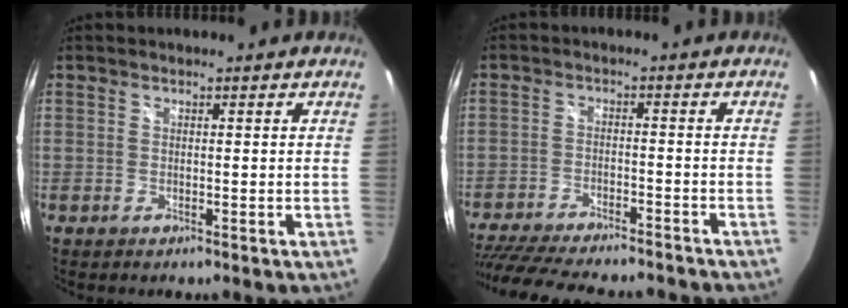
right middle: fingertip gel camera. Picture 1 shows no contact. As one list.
[{"total": 20.9, "force": [-17.7, 5.6, 9.6], "torque": [-0.203, -0.032, -0.263]}]